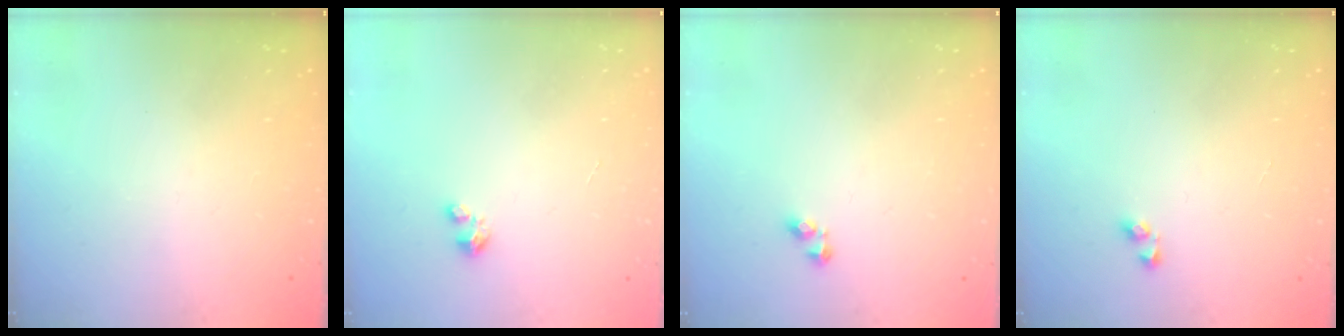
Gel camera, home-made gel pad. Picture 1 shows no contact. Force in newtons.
{"total": 1.5, "press": 1.5, "slide": 0.1}
{"total": 2.7, "press": 2.7, "slide": 0.4}
{"total": 2.9, "press": 2.9, "slide": 0.2}